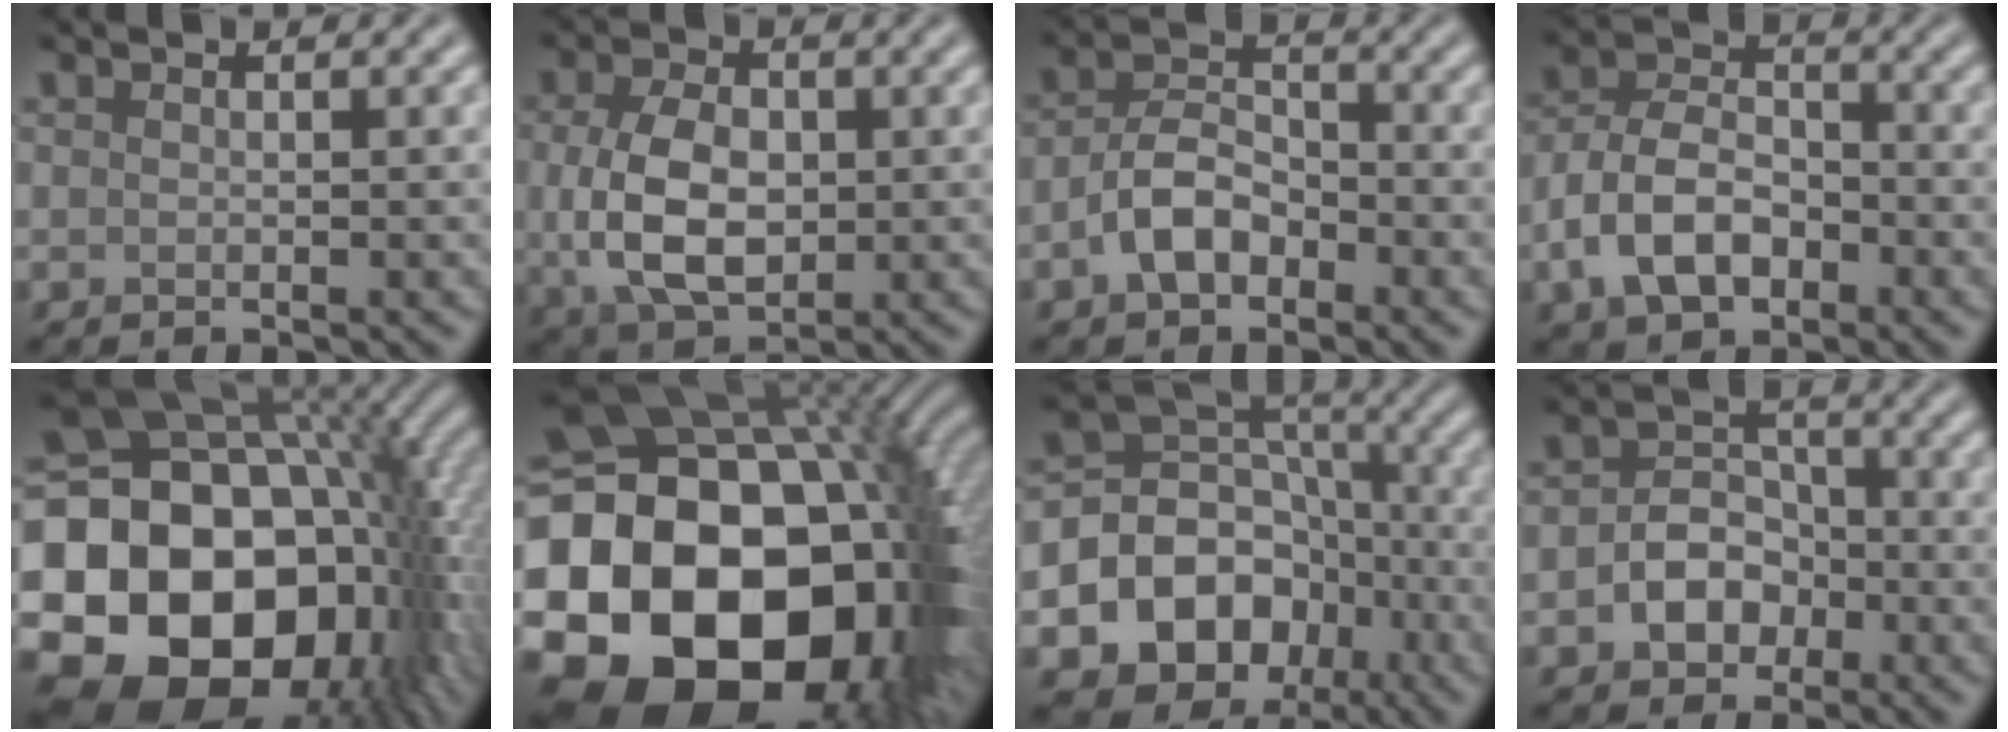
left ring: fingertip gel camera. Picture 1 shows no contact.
{"total": 6.7, "force": [-0.1, 4.4, 5.1], "torque": [-0.110, -0.003, -0.001]}
{"total": 4.0, "force": [-1.8, 2.5, 2.6], "torque": [-0.049, 0.009, -0.039]}
{"total": 6.2, "force": [-2.5, 4.0, 4.1], "torque": [-0.079, 0.004, -0.052]}
{"total": 21.9, "force": [-3.6, 16.1, 14.4], "torque": [-0.227, -0.023, -0.070]}
{"total": 26.3, "force": [-6.1, 20.8, 14.8], "torque": [-0.263, -0.037, -0.140]}
{"total": 12.3, "force": [-4.3, 10.4, 5.0], "torque": [-0.089, -0.009, -0.089]}
{"total": 4.1, "force": [-1.3, 3.2, 2.1], "torque": [-0.024, 0.004, -0.024]}